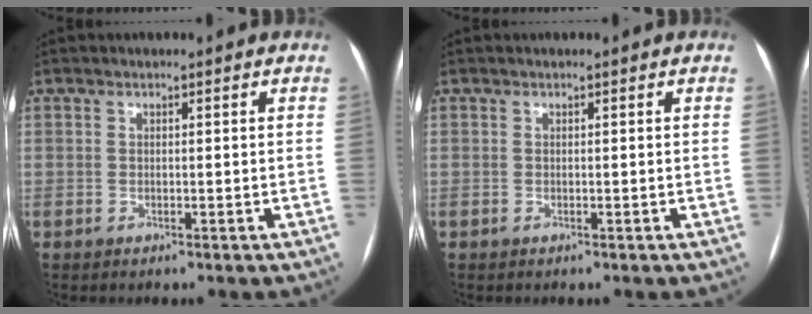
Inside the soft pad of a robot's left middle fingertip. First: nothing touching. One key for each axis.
{"total": 0.0}